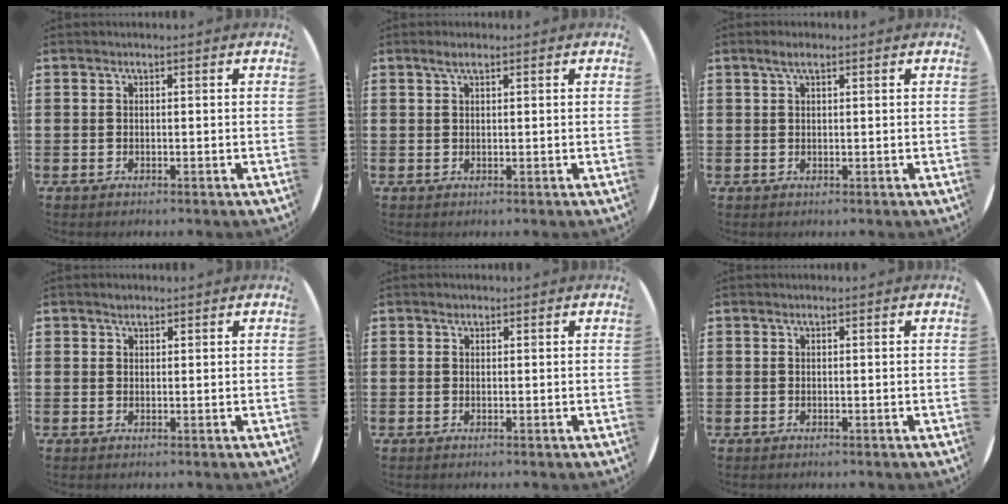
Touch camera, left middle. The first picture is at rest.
{"total": 1.5, "force": [1.0, 0.4, 1.0], "torque": [-0.019, 0.005, 0.018]}
{"total": 1.7, "force": [1.1, 0.4, 1.2], "torque": [-0.025, 0.006, 0.018]}
{"total": 1.1, "force": [0.9, 0.6, 0.1], "torque": [0.006, 0.000, 0.016]}
{"total": 0.5, "force": [0.4, 0.4, 0.0], "torque": [0.007, 0.001, 0.005]}
{"total": 0.0}